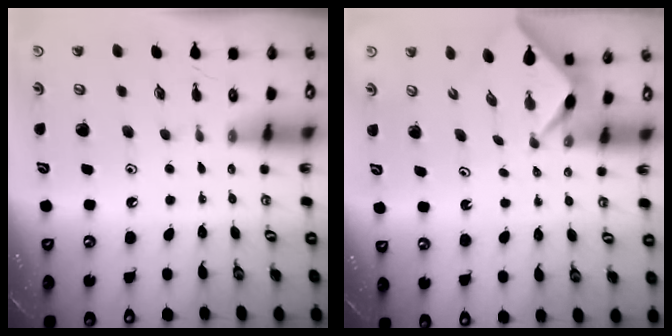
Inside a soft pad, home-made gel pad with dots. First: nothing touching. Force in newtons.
{"total": 2.3, "press": 2.2, "slide": 0.3}